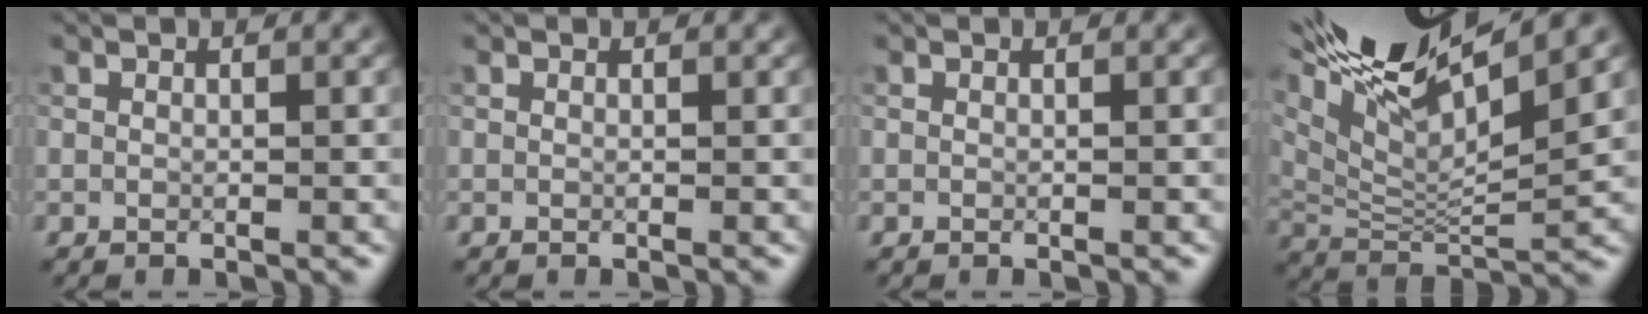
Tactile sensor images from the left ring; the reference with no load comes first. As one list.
[{"total": 0.0}, {"total": 0.0}, {"total": 14.5, "force": [9.2, 4.4, 10.3], "torque": [-0.194, 0.041, 0.153]}]